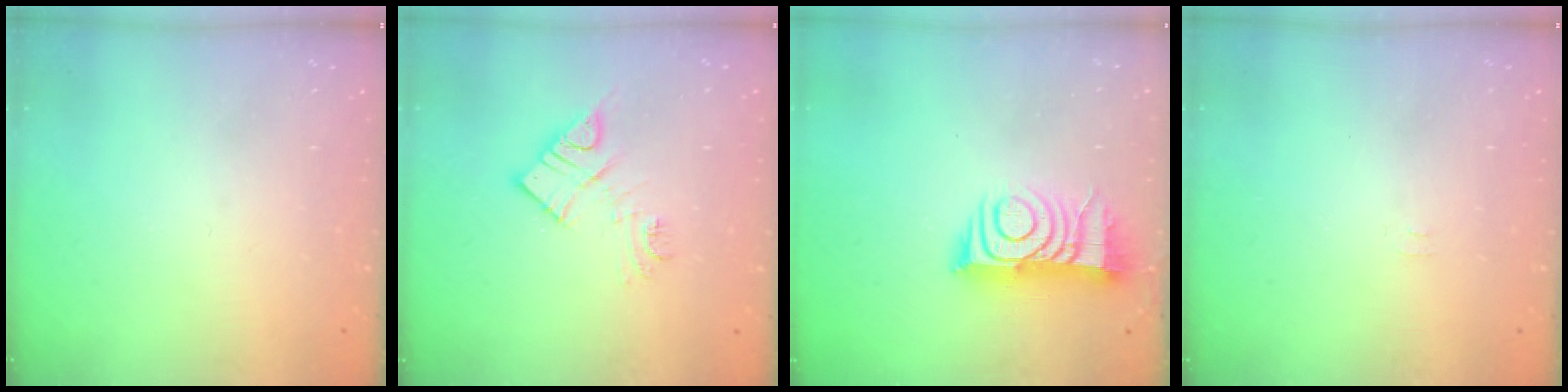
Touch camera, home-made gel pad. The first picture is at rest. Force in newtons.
{"total": 11.1, "press": 11.1, "slide": 0.8}
{"total": 11.4, "press": 11.4, "slide": 0.8}
{"total": 3.2, "press": 3.1, "slide": 0.4}